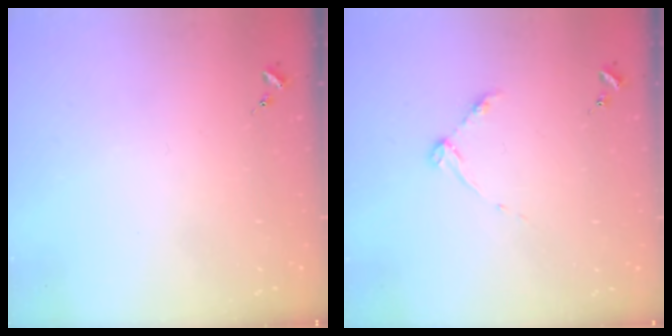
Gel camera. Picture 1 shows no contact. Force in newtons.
{"total": 3.3, "press": 3.3, "slide": 0.5}